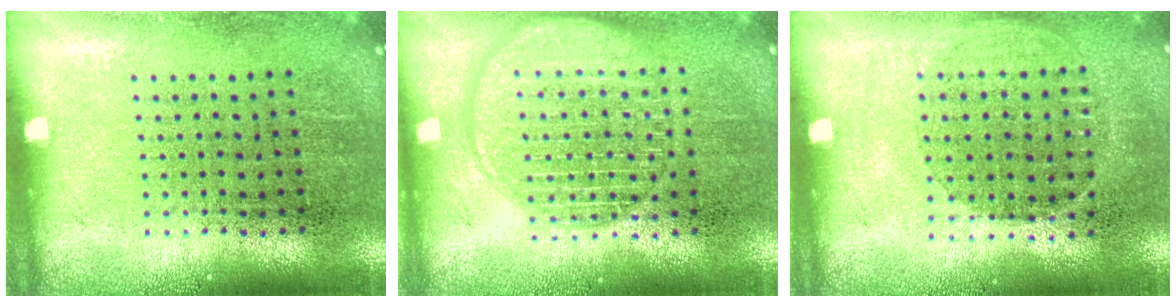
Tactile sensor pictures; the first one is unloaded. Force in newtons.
{"total": 2.1, "press": 2.1, "slide": 0.3}
{"total": 1.0, "press": 0.8, "slide": 0.5}